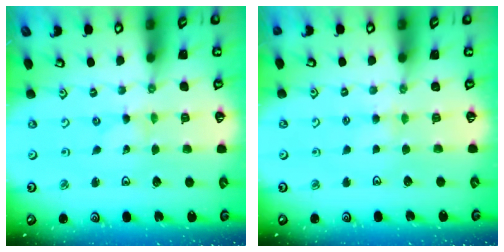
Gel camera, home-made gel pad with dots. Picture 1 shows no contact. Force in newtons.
{"total": 2.9, "press": 2.8, "slide": 0.6}